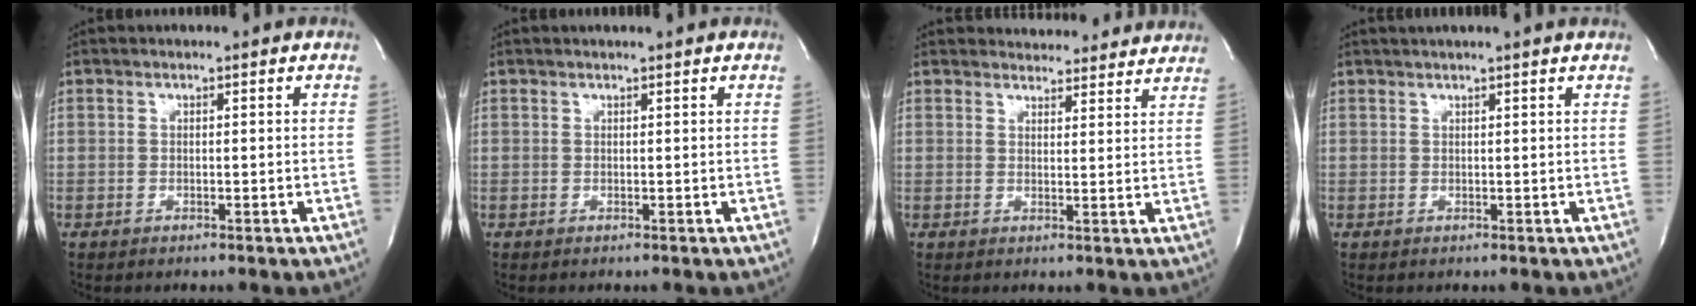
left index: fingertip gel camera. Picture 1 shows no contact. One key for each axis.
{"total": 1.0, "fx": 0.9, "fy": -0.3, "fz": 0.3, "tx": -0.008, "ty": 0.000, "tz": 0.015}
{"total": 10.7, "fx": 10.3, "fy": 2.6, "fz": 1.7, "tx": -0.004, "ty": 0.009, "tz": 0.111}
{"total": 4.5, "fx": 3.9, "fy": -0.8, "fz": 2.2, "tx": -0.027, "ty": 0.026, "tz": 0.051}